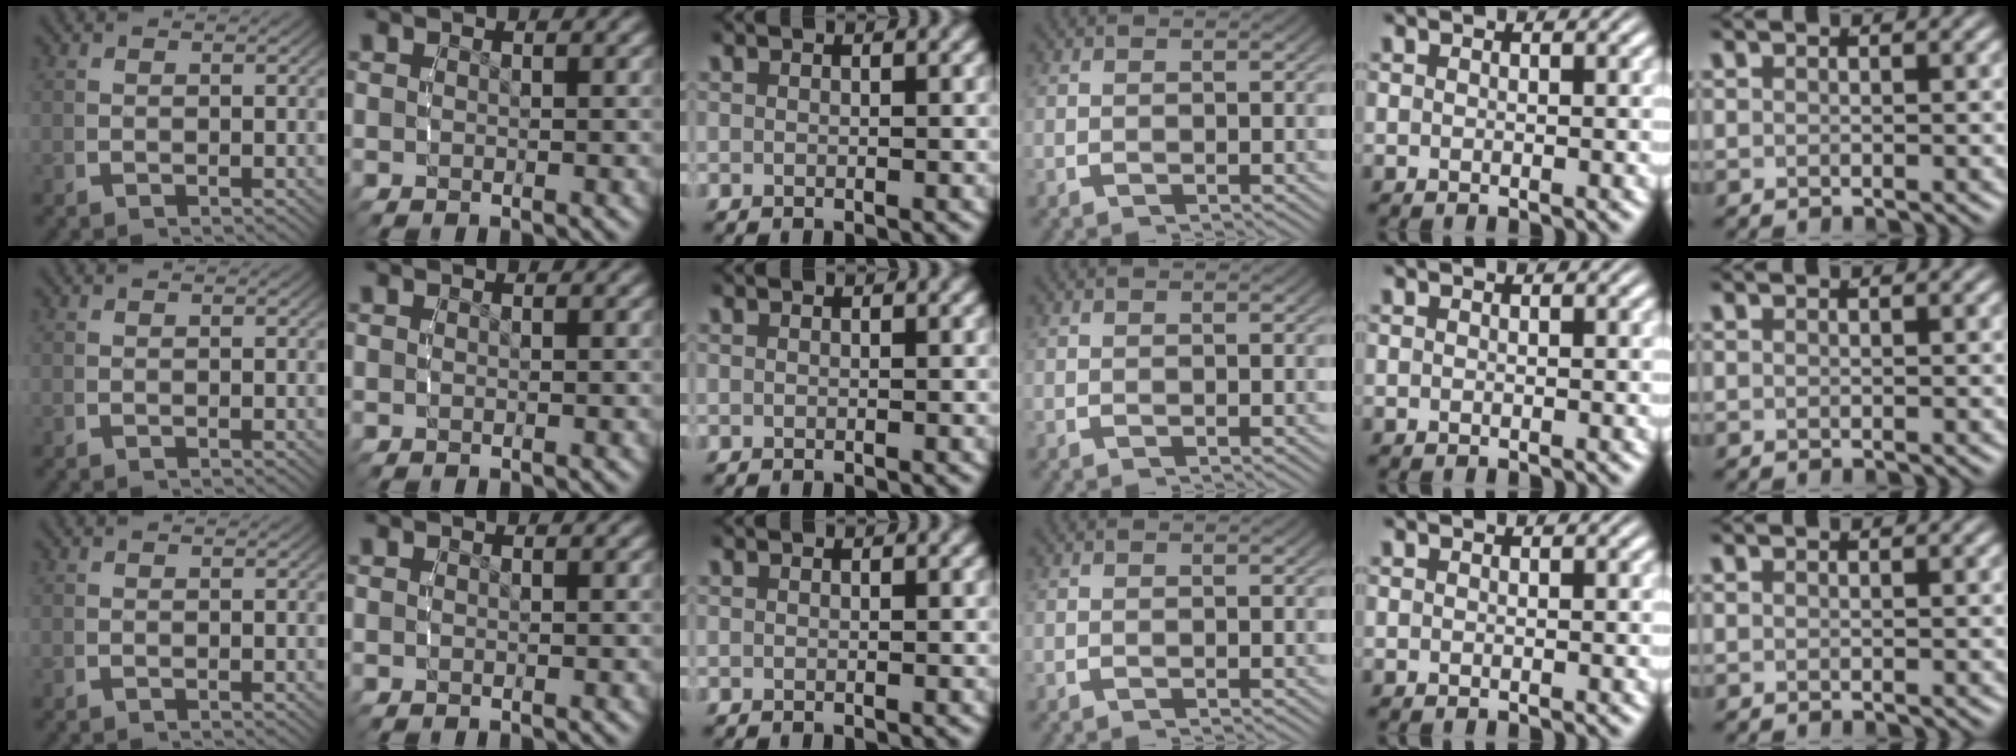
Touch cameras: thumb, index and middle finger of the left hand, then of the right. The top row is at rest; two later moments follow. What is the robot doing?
{"motion": "reach", "object": "markers"}